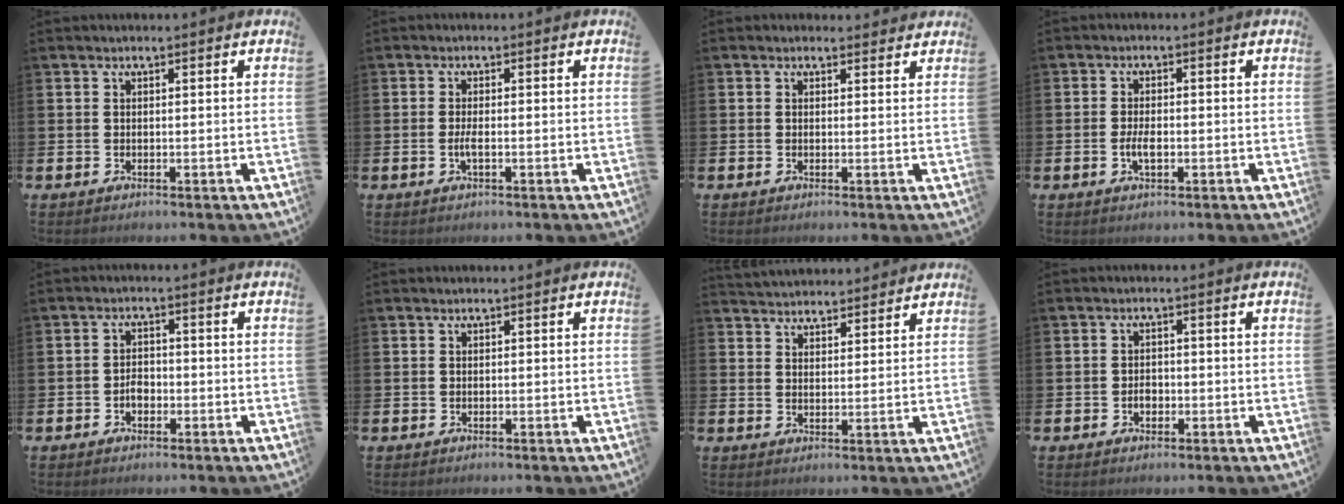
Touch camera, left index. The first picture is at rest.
{"total": 1.5, "force": [-0.4, 0.3, 1.4], "torque": [-0.028, 0.000, -0.007]}
{"total": 0.9, "force": [0.8, 0.4, 0.1], "torque": [0.004, 0.003, 0.012]}
{"total": 2.6, "force": [-0.5, 1.0, 2.3], "torque": [-0.034, -0.002, -0.011]}
{"total": 2.1, "force": [-0.8, 1.5, 1.2], "torque": [-0.008, -0.002, -0.021]}
{"total": 0.0}
{"total": 3.8, "force": [3.8, 0.5, -0.3], "torque": [-0.003, -0.023, 0.070]}
{"total": 1.8, "force": [-0.5, 1.3, 1.1], "torque": [-0.005, -0.001, -0.015]}